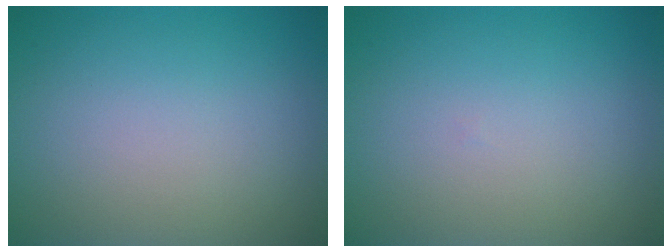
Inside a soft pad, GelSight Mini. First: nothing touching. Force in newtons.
{"total": 0.0}